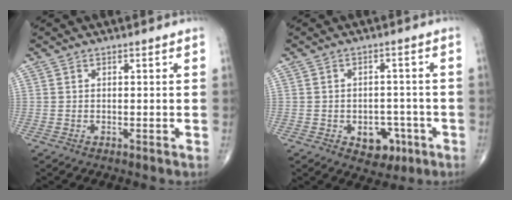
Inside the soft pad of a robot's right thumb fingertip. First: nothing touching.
{"total": 6.7, "force": [-2.6, 4.7, 3.9], "torque": [-0.021, 0.020, -0.027]}